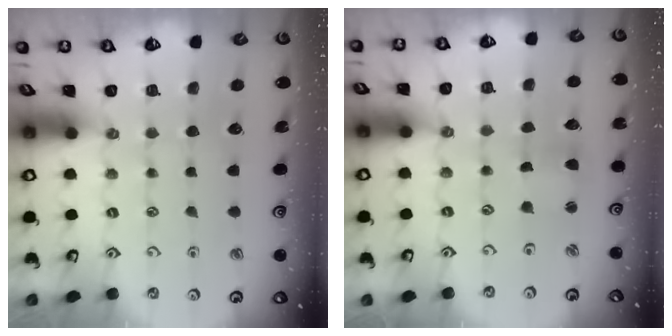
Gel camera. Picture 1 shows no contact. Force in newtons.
{"total": 1.4, "press": 1.3, "slide": 0.3}